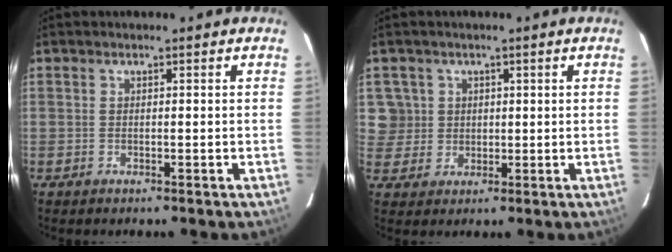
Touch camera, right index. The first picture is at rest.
{"total": 4.8, "force": [1.7, 4.4, -0.5], "torque": [0.027, 0.006, 0.035]}